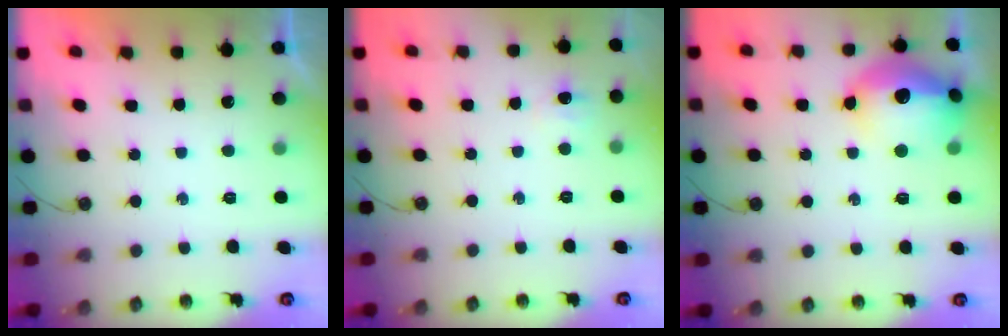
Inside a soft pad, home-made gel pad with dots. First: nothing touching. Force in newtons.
{"total": 3.6, "press": 3.5, "slide": 0.8}
{"total": 18.5, "press": 18.4, "slide": 1.5}